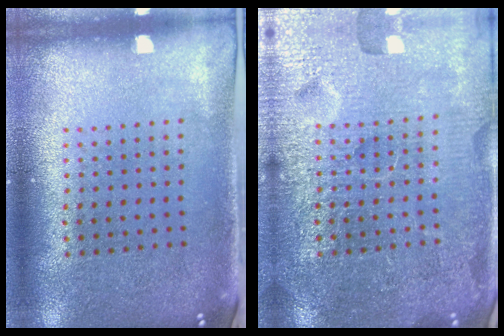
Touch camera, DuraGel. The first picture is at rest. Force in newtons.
{"total": 7.2, "press": 7.2, "slide": 1.0}